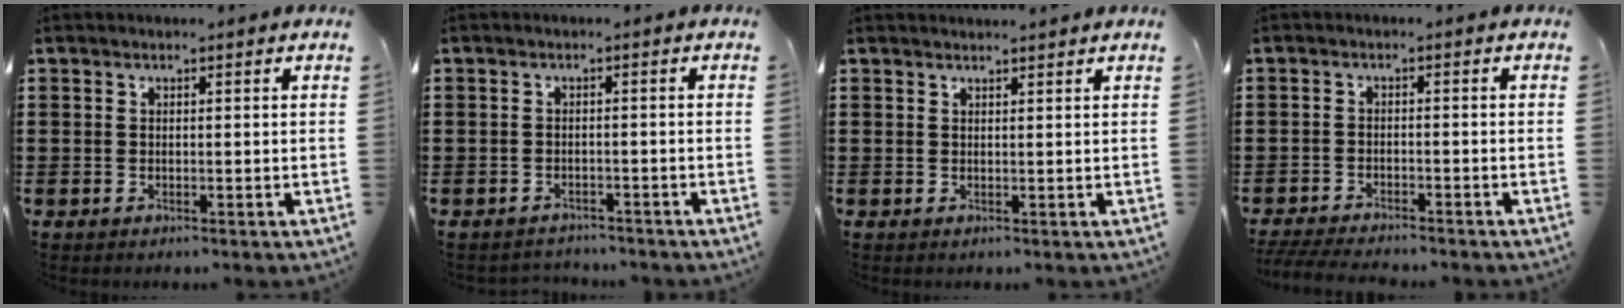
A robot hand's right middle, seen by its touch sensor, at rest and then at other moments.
{"total": 1.7, "force": [-1.7, 0.2, -0.2], "torque": [-0.004, -0.002, -0.038]}
{"total": 1.1, "force": [1.0, -0.1, 0.1], "torque": [-0.003, -0.002, 0.020]}
{"total": 3.4, "force": [-3.3, 0.3, 0.7], "torque": [-0.028, -0.008, -0.072]}